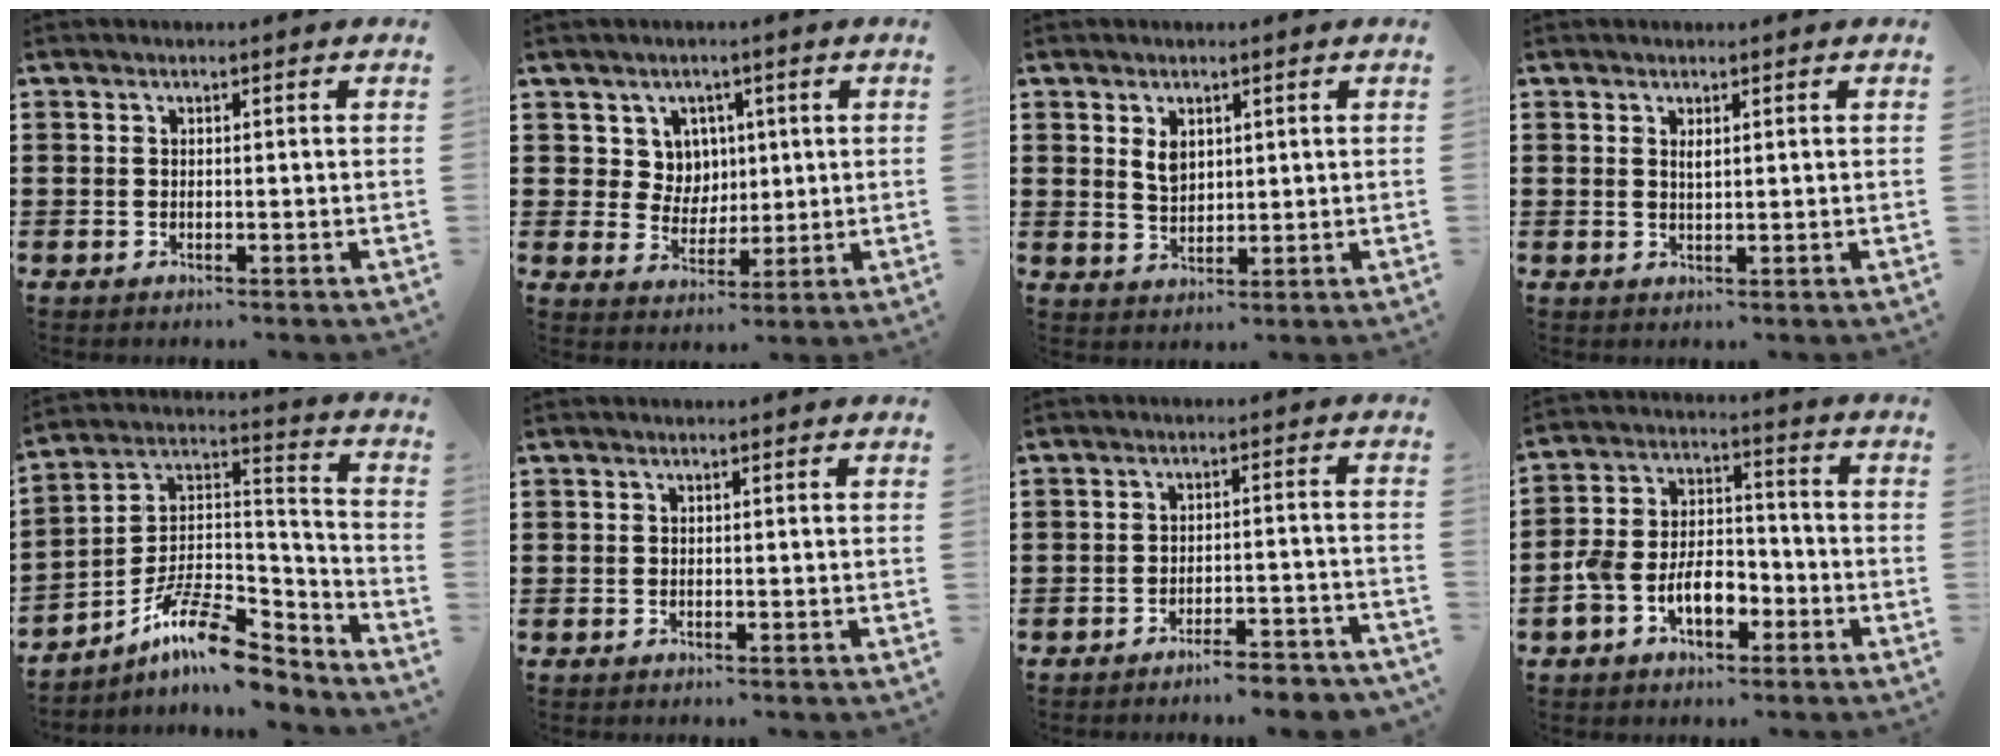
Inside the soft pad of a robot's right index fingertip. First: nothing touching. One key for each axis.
{"total": 5.4, "fx": 2.1, "fy": 4.9, "fz": 1.1, "tx": -0.047, "ty": 0.014, "tz": 0.039}
{"total": 3.0, "fx": 1.5, "fy": 1.9, "fz": 1.8, "tx": -0.033, "ty": 0.003, "tz": 0.025}
{"total": 1.0, "fx": 0.5, "fy": 0.3, "fz": 0.9, "tx": -0.018, "ty": 0.001, "tz": 0.008}
{"total": 11.5, "fx": -8.6, "fy": 3.2, "fz": 6.9, "tx": -0.132, "ty": 0.015, "tz": -0.166}
{"total": 0.0}
{"total": 4.0, "fx": -3.7, "fy": -0.1, "fz": 1.3, "tx": -0.025, "ty": -0.004, "tz": -0.073}
{"total": 7.8, "fx": -3.7, "fy": 5.0, "fz": 4.6, "tx": -0.105, "ty": 0.015, "tz": -0.072}